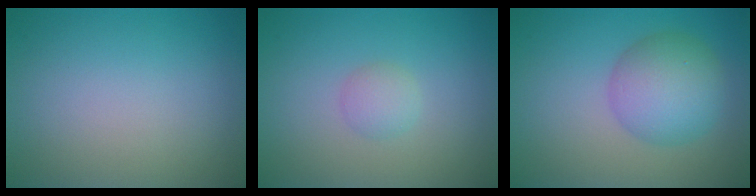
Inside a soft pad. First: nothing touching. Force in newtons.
{"total": 1.4, "press": 1.4, "slide": 0.0}
{"total": 5.5, "press": 5.5, "slide": 0.1}